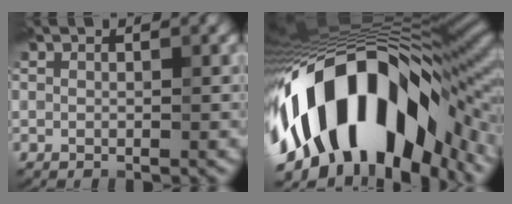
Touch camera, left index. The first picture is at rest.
{"total": 17.0, "force": [-5.3, 8.0, 14.0], "torque": [-0.229, 0.007, -0.089]}